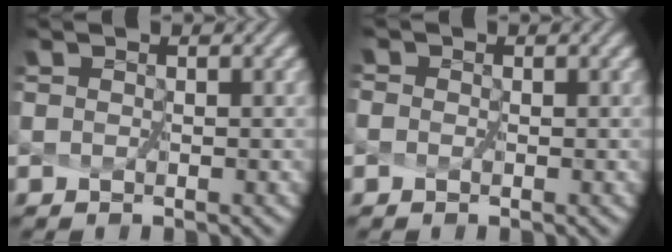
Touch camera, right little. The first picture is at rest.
{"total": 0.6, "force": [-0.3, 0.5, 0.2], "torque": [-0.003, 0.004, -0.005]}